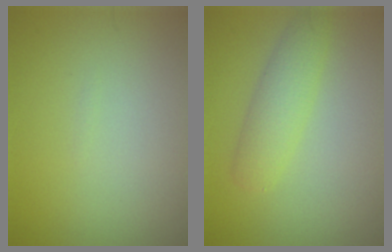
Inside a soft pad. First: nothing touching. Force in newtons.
{"total": 3.0, "press": 3.0, "slide": 0.1}